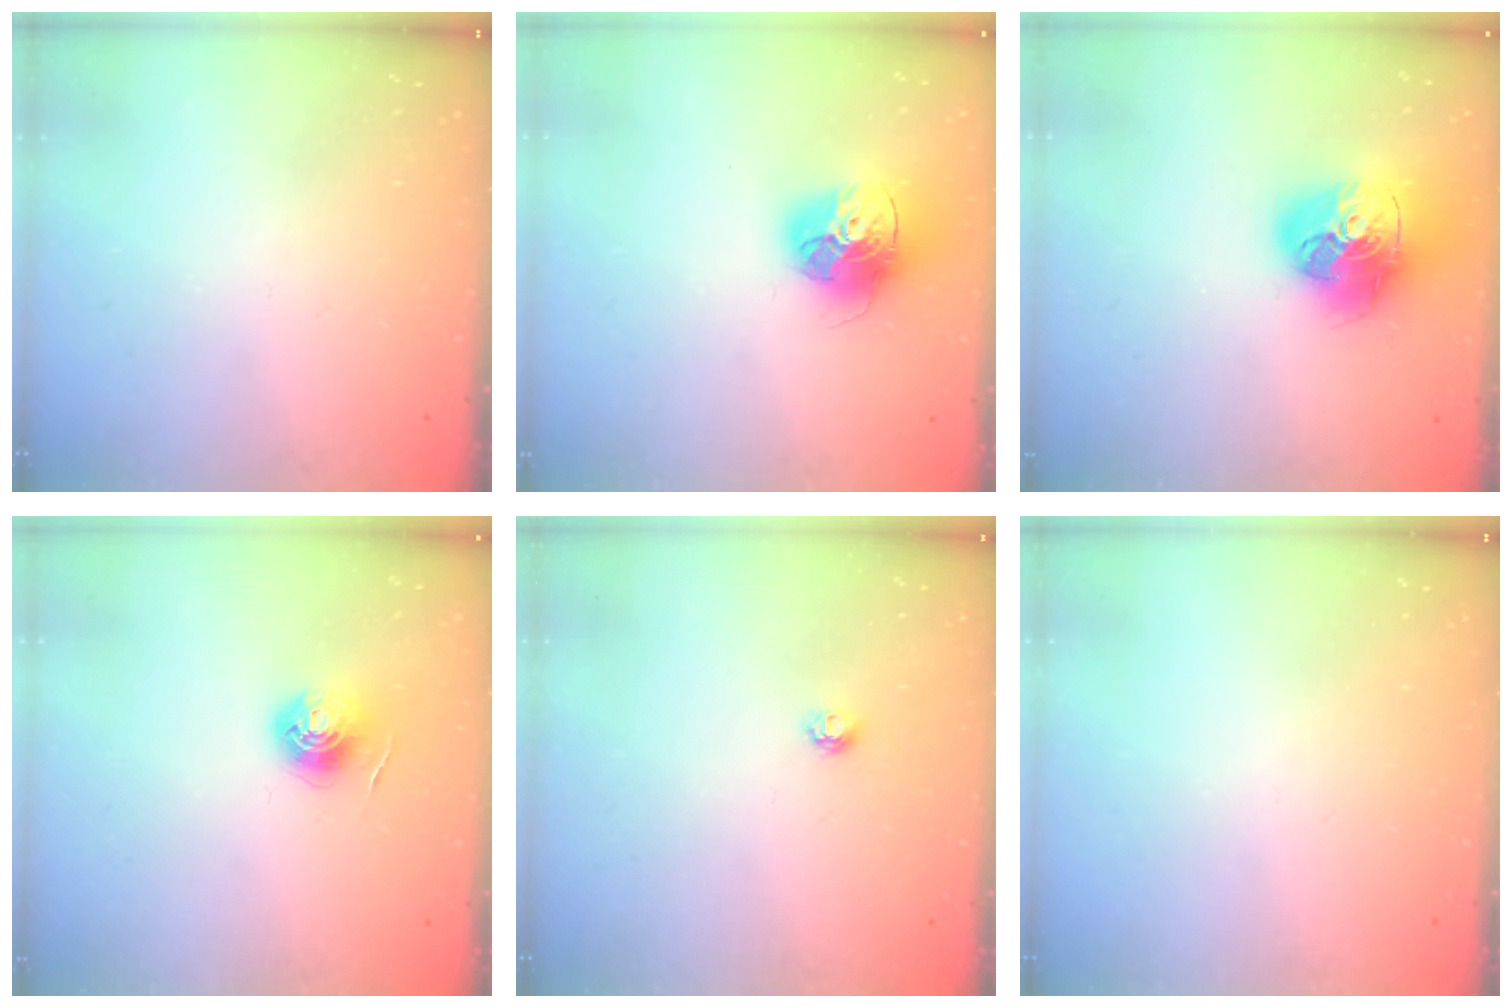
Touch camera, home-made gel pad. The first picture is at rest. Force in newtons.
{"total": 16.0, "press": 16.0, "slide": 1.7}
{"total": 20.5, "press": 20.4, "slide": 2.4}
{"total": 6.1, "press": 6.1, "slide": 0.5}
{"total": 4.2, "press": 4.1, "slide": 0.4}
{"total": 0.0}